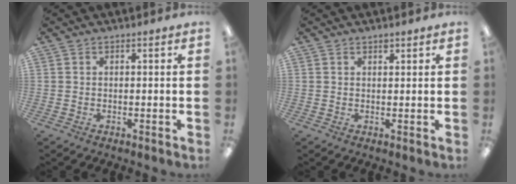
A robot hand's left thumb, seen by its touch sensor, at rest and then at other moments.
{"total": 1.3, "force": [1.1, 0.5, 0.5], "torque": [-0.003, -0.004, 0.018]}